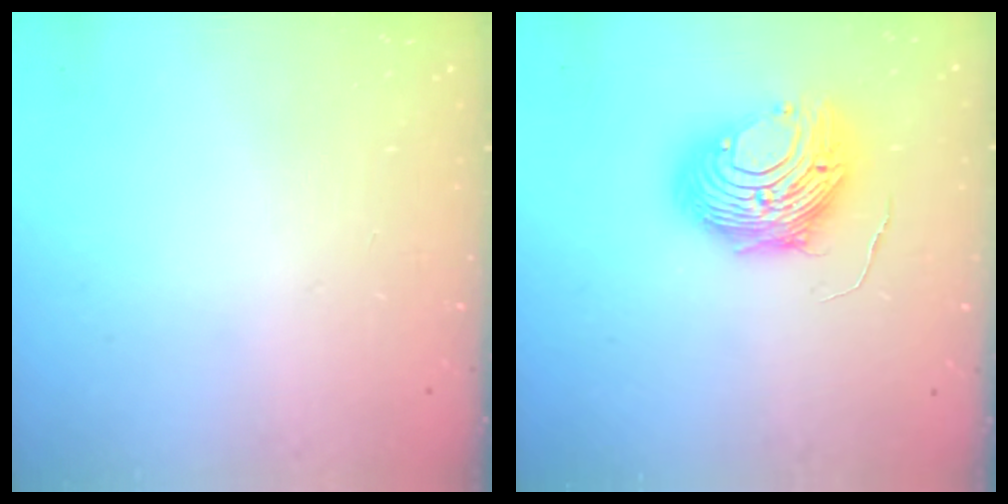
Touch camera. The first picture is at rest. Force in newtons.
{"total": 13.0, "press": 12.9, "slide": 1.4}